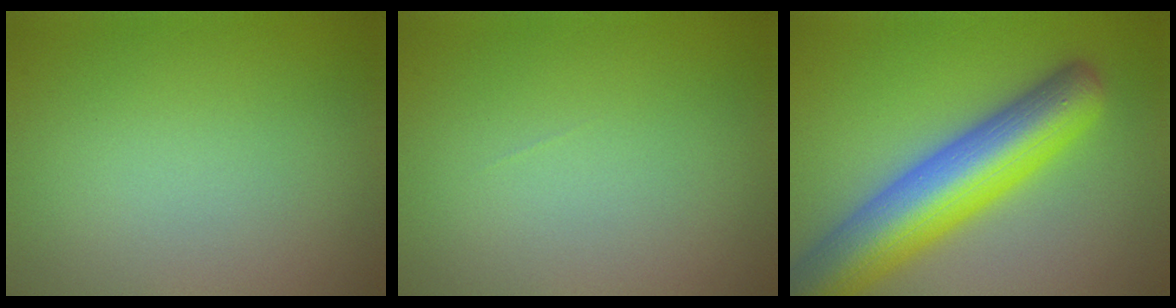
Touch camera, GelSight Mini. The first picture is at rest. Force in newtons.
{"total": 0.0}
{"total": 10.3, "press": 10.3, "slide": 0.4}